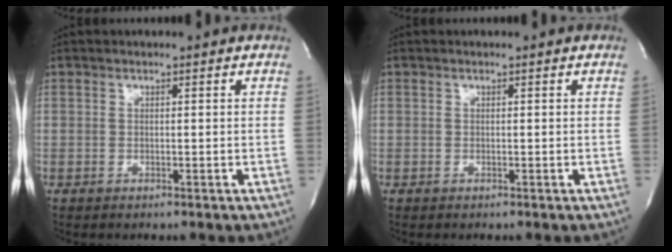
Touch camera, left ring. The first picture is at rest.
{"total": 0.0}